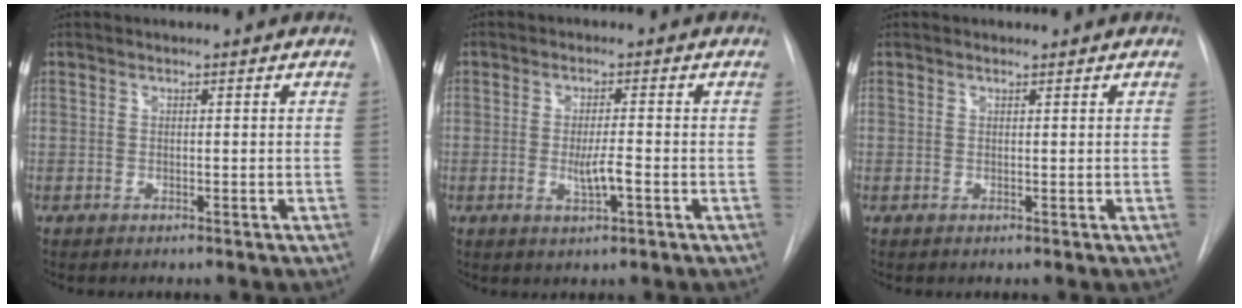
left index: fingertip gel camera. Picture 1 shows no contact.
{"total": 3.7, "force": [-1.2, 0.4, 3.4], "torque": [-0.064, -0.008, -0.020]}
{"total": 0.0}